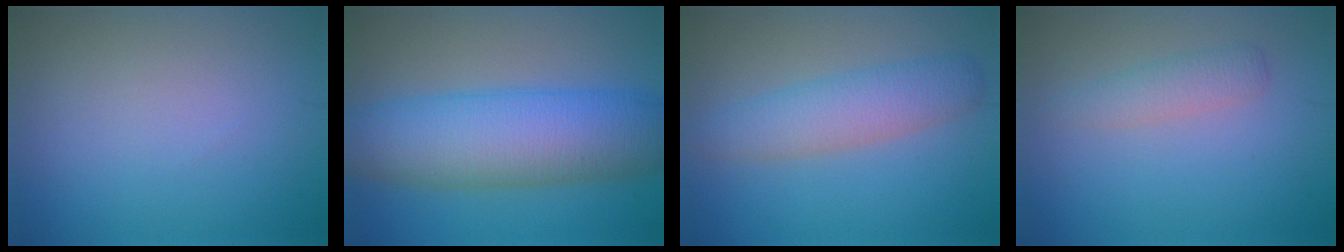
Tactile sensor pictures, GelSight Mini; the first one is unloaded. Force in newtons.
{"total": 9.9, "press": 9.9, "slide": 0.4}
{"total": 4.1, "press": 4.1, "slide": 0.2}
{"total": 1.8, "press": 1.8, "slide": 0.0}